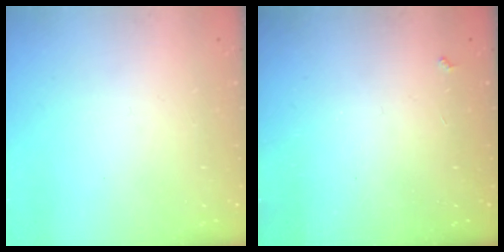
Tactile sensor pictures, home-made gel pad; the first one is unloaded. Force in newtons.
{"total": 3.8, "press": 3.7, "slide": 0.6}